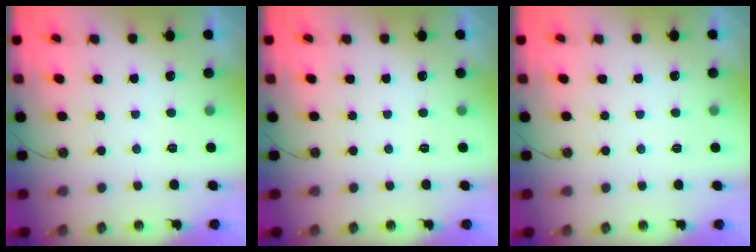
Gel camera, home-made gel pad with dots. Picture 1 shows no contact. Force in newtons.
{"total": 0.0}
{"total": 2.8, "press": 2.8, "slide": 0.3}